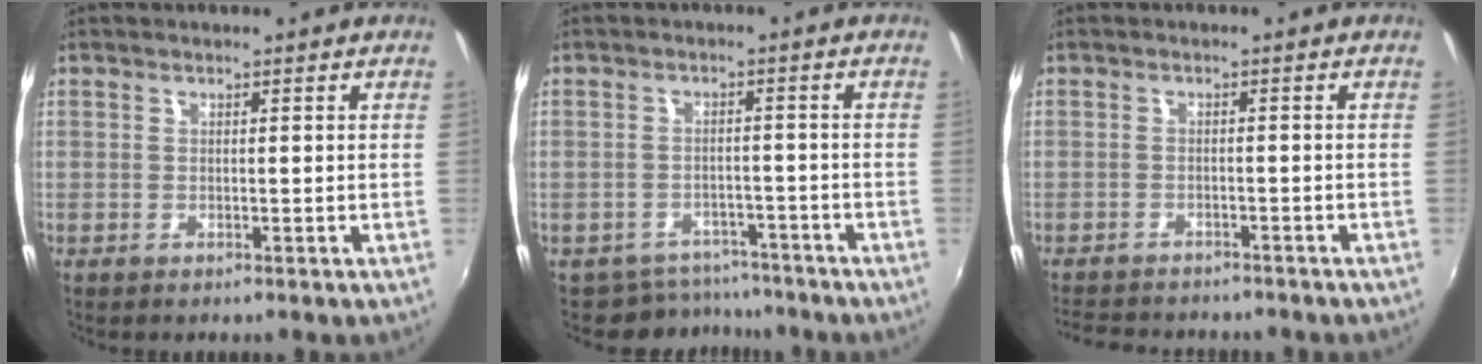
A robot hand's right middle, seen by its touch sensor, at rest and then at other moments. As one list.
[{"total": 6.9, "force": [-6.1, 3.4, 0.3], "torque": [-0.015, 0.010, -0.083]}, {"total": 8.7, "force": [-7.8, 2.6, 2.8], "torque": [-0.073, -0.012, -0.119]}]